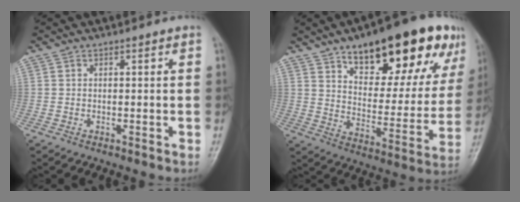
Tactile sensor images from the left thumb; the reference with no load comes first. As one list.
[{"total": 25.9, "force": [15.0, 10.5, 18.3], "torque": [-0.206, -0.036, 0.221]}]